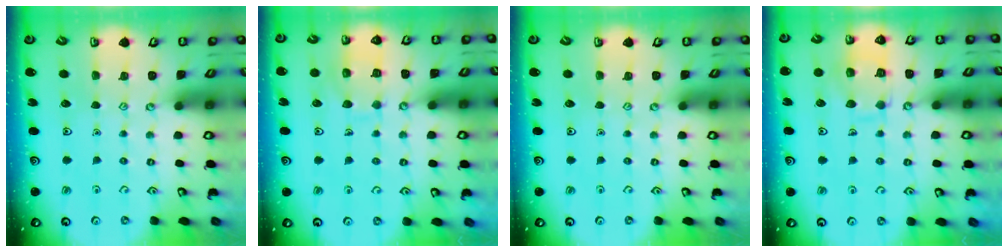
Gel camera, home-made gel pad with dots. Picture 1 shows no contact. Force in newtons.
{"total": 9.1, "press": 9.0, "slide": 0.9}
{"total": 0.0}
{"total": 11.6, "press": 11.6, "slide": 1.1}